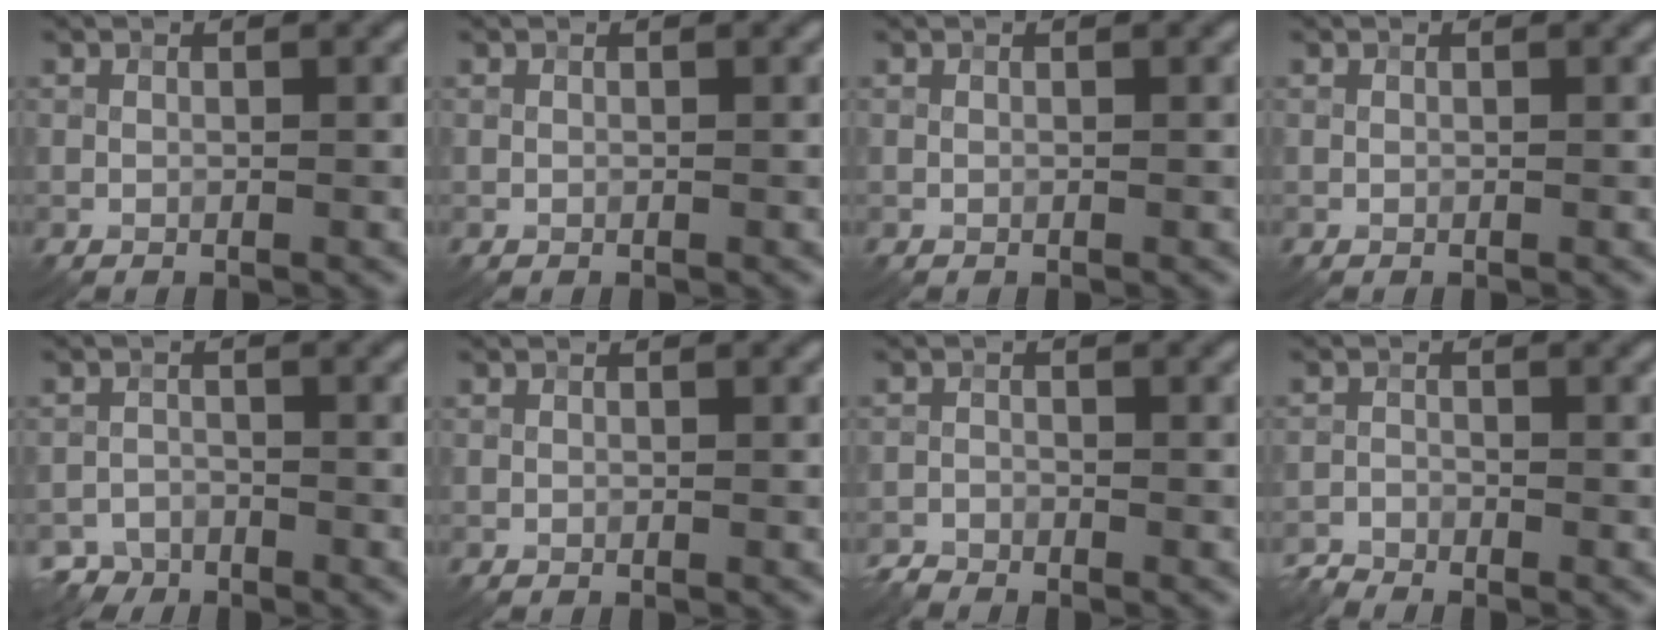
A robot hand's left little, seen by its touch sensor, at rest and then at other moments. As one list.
[{"total": 0.0}, {"total": 0.0}, {"total": 0.0}, {"total": 3.6, "force": [-3.1, 1.8, 0.4], "torque": [0.001, -0.004, -0.053]}, {"total": 0.0}, {"total": 1.6, "force": [-1.5, 0.3, 0.1], "torque": [-0.004, -0.001, -0.036]}, {"total": 1.9, "force": [-1.9, 0.3, 0.2], "torque": [-0.007, -0.002, -0.046]}]